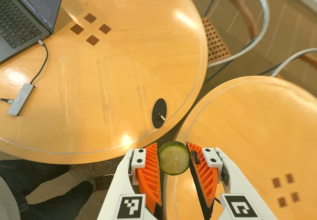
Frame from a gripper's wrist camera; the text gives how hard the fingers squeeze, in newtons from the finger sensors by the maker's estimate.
{"total": 7.4, "left": 7.7, "right": 7.2}